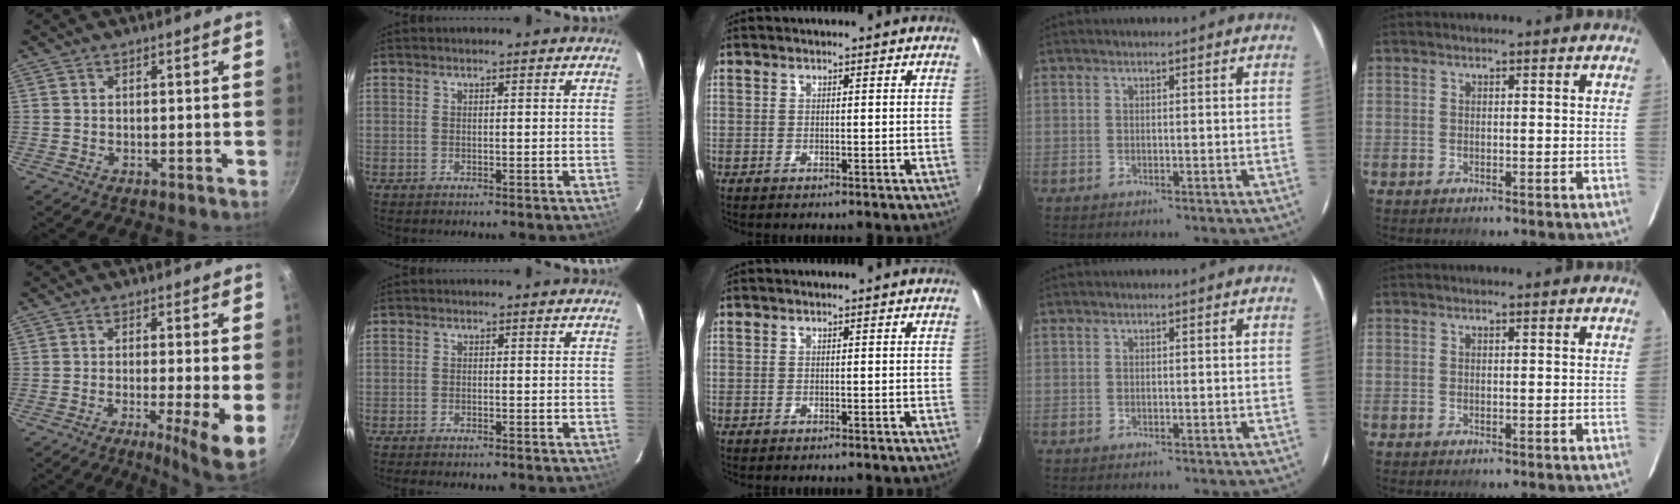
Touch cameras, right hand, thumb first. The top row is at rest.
{"thumb": {"total": 8.6, "force": [-1.4, 1.0, 8.4], "torque": [-0.112, -0.011, -0.020]}, "index": {"total": 3.3, "force": [-2.9, 1.0, 1.4], "torque": [-0.037, -0.009, -0.046]}}